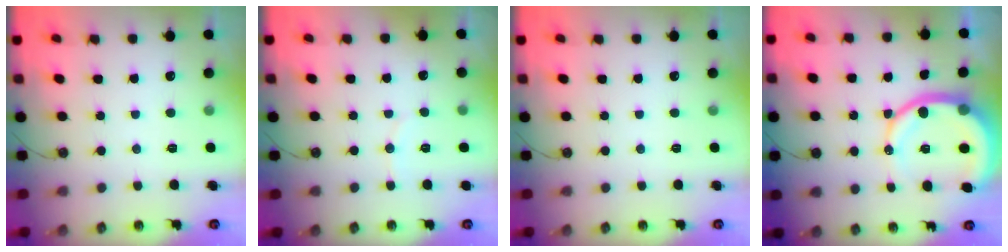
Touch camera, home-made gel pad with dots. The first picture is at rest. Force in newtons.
{"total": 5.3, "press": 5.2, "slide": 1.1}
{"total": 0.0}
{"total": 13.7, "press": 13.6, "slide": 1.8}